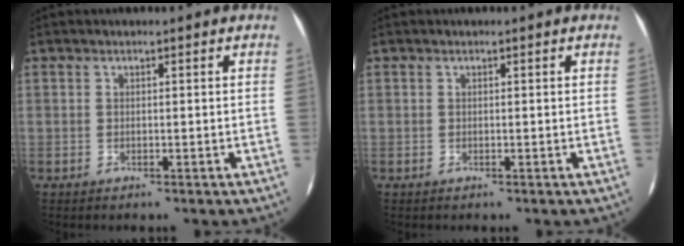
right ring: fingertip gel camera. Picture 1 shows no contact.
{"total": 0.0}